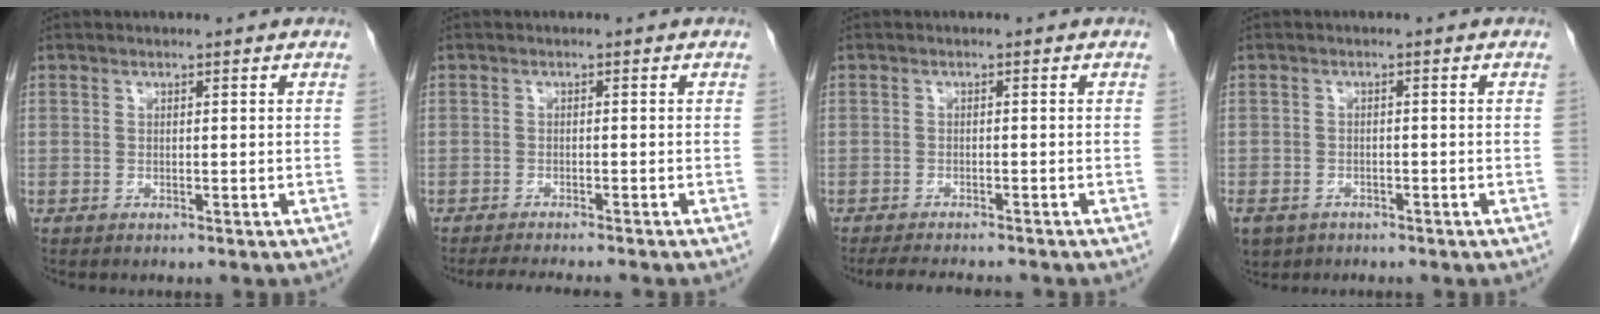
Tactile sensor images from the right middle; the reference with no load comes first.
{"total": 6.3, "force": [-5.6, 0.1, 2.8], "torque": [-0.031, -0.013, -0.083]}
{"total": 6.8, "force": [-6.2, 0.9, 2.7], "torque": [-0.035, -0.013, -0.092]}
{"total": 8.1, "force": [-4.8, 6.0, 2.9], "torque": [-0.080, -0.005, -0.069]}